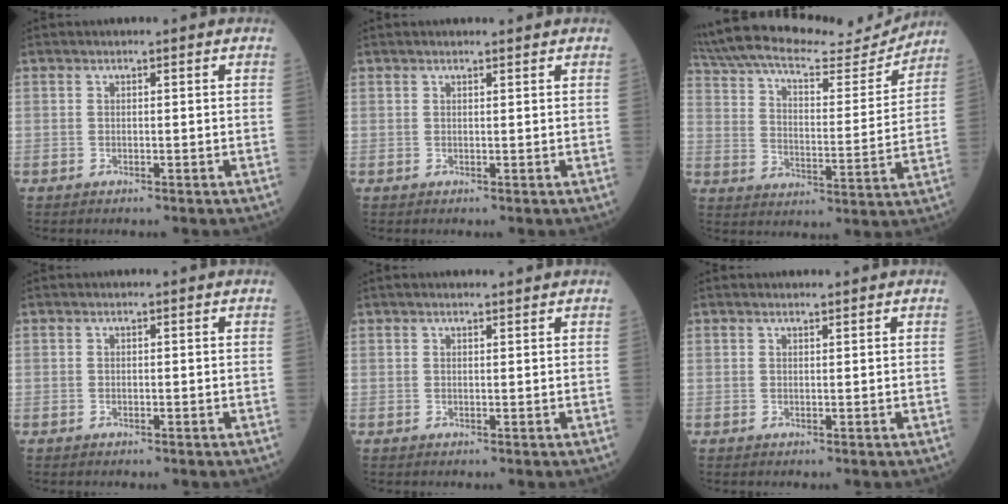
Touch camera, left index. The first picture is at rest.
{"total": 1.7, "force": [1.6, 0.0, 0.5], "torque": [-0.006, 0.012, 0.025]}
{"total": 22.5, "force": [19.6, 6.1, 9.4], "torque": [-0.191, 0.015, 0.290]}
{"total": 0.0}
{"total": 2.4, "force": [2.2, 0.2, 0.9], "torque": [-0.010, 0.017, 0.032]}
{"total": 0.8, "force": [0.8, 0.1, 0.3], "torque": [-0.011, 0.003, 0.014]}